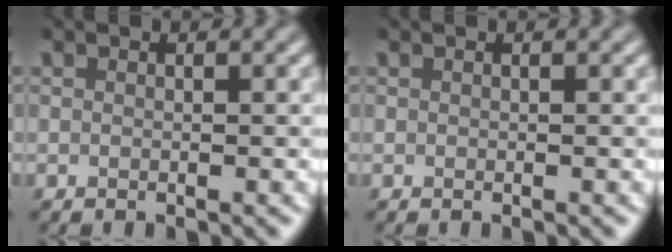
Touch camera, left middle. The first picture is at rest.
{"total": 0.0}